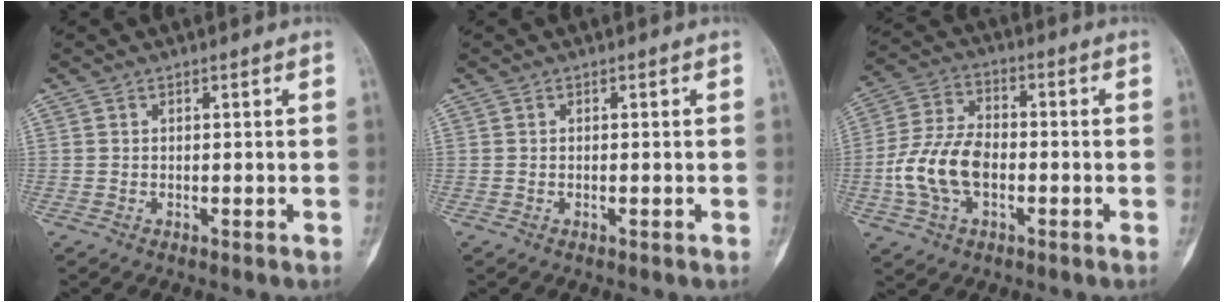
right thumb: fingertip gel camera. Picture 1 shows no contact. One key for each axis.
{"total": 0.0}
{"total": 12.0, "fx": -2.5, "fy": 7.4, "fz": 9.1, "tx": -0.184, "ty": 0.025, "tz": -0.051}